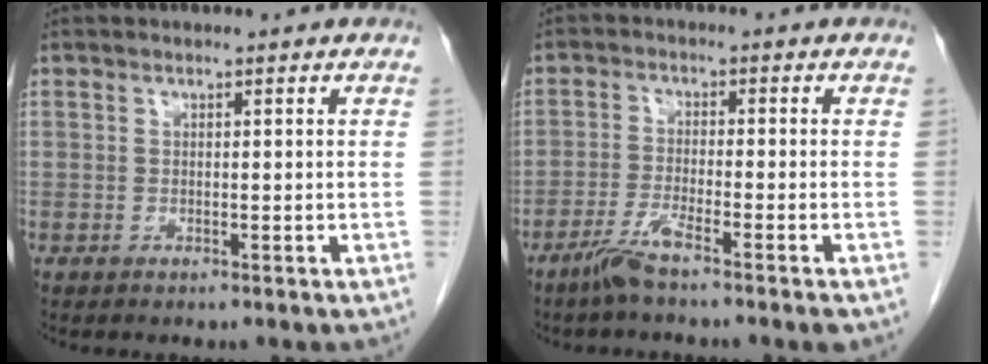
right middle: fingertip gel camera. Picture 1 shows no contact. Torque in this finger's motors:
{"motor_torque": [0.61, -0.40, 0.07, 0.06]}